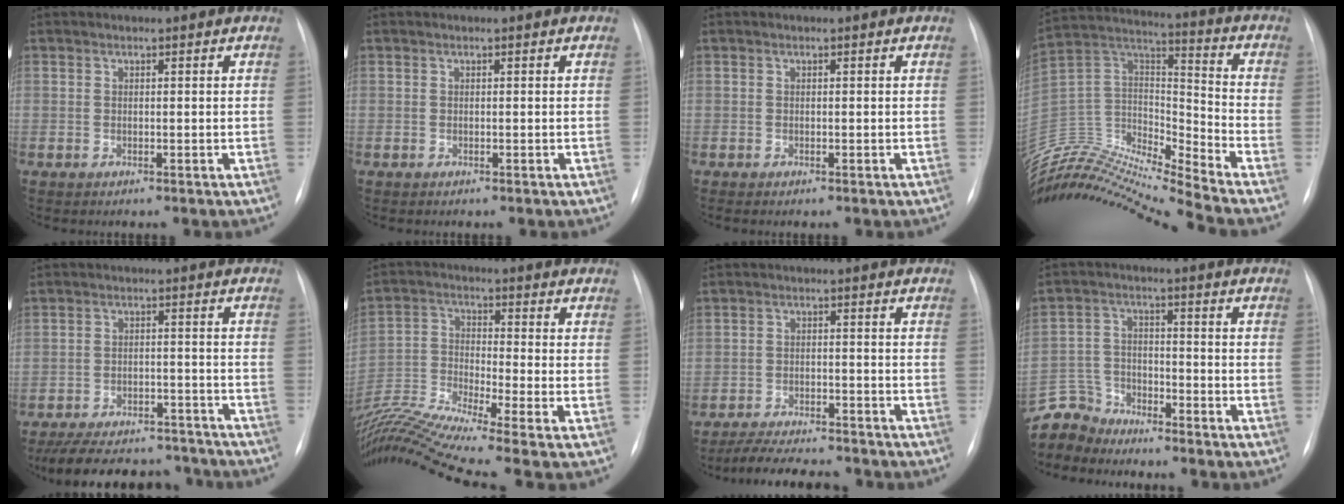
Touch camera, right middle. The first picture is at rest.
{"total": 0.0}
{"total": 0.0}
{"total": 21.4, "force": [-20.5, -1.6, 5.8], "torque": [-0.107, 0.029, -0.360]}
{"total": 16.6, "force": [-14.9, 5.2, 5.5], "torque": [-0.118, 0.002, -0.207]}
{"total": 12.9, "force": [-10.8, -2.4, 6.8], "torque": [-0.139, -0.008, -0.197]}
{"total": 9.0, "force": [-8.2, 1.8, 3.3], "torque": [-0.052, -0.007, -0.127]}
{"total": 7.6, "force": [-7.3, 1.9, -0.9], "torque": [0.013, 0.010, -0.149]}